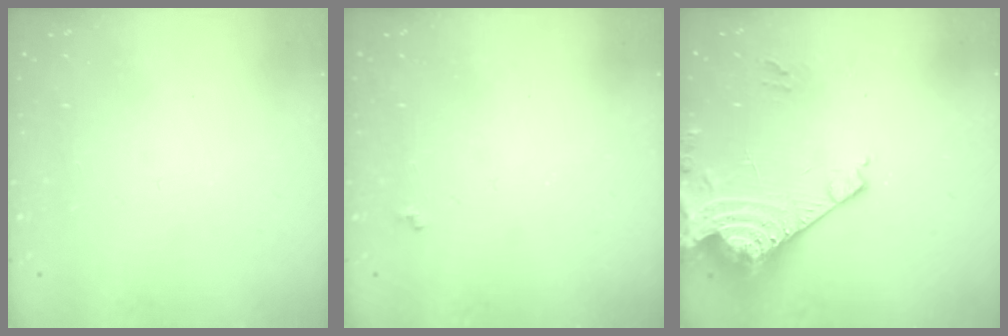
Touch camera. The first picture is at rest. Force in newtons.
{"total": 3.9, "press": 3.9, "slide": 0.6}
{"total": 17.1, "press": 17.0, "slide": 1.5}